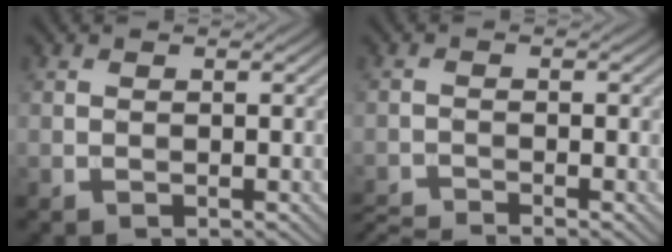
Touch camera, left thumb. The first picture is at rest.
{"total": 3.3, "force": [-3.0, 0.2, 1.4], "torque": [-0.028, -0.006, -0.065]}